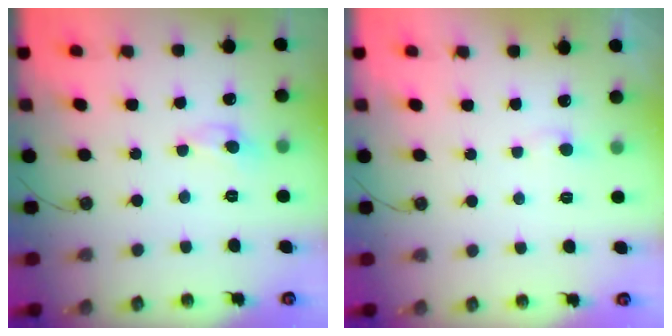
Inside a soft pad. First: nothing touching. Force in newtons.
{"total": 0.6, "press": 0.5, "slide": 0.4}